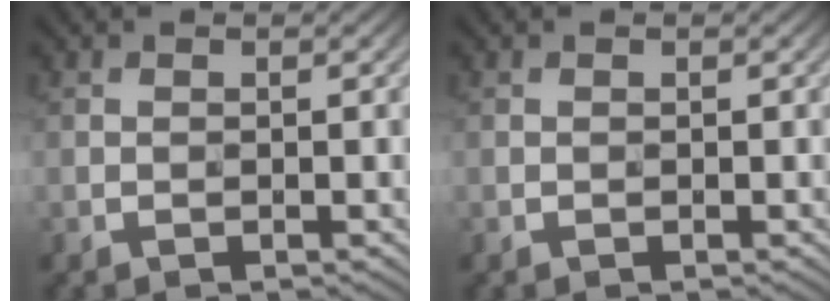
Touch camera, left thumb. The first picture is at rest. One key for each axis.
{"total": 0.0}